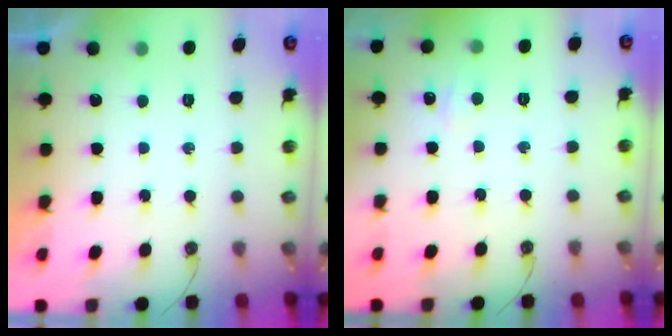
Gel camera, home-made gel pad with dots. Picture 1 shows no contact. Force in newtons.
{"total": 3.5, "press": 3.4, "slide": 0.5}